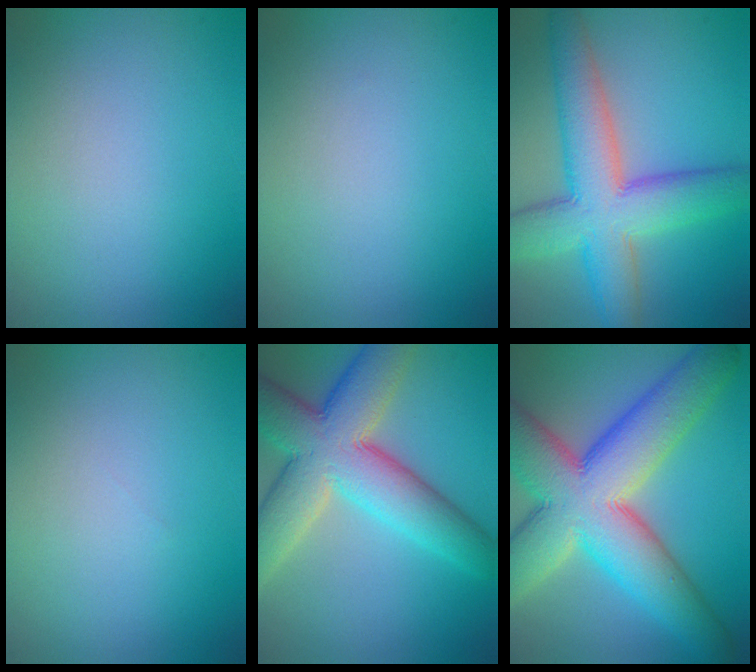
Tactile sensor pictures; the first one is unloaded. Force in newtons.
{"total": 0.0}
{"total": 9.0, "press": 9.0, "slide": 0.6}
{"total": 0.0}
{"total": 10.5, "press": 10.5, "slide": 0.5}
{"total": 13.4, "press": 13.3, "slide": 0.8}